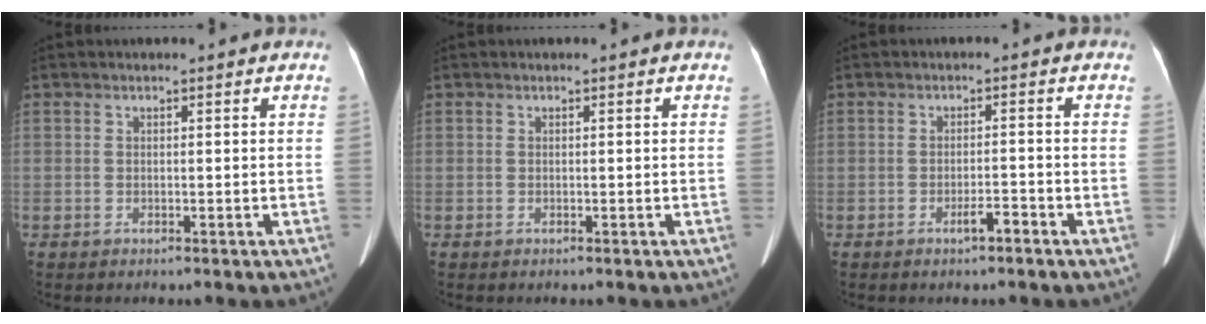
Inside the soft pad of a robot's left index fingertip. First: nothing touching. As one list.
[{"total": 0.0}, {"total": 2.3, "force": [-1.7, 0.3, 1.5], "torque": [-0.027, -0.002, -0.029]}]